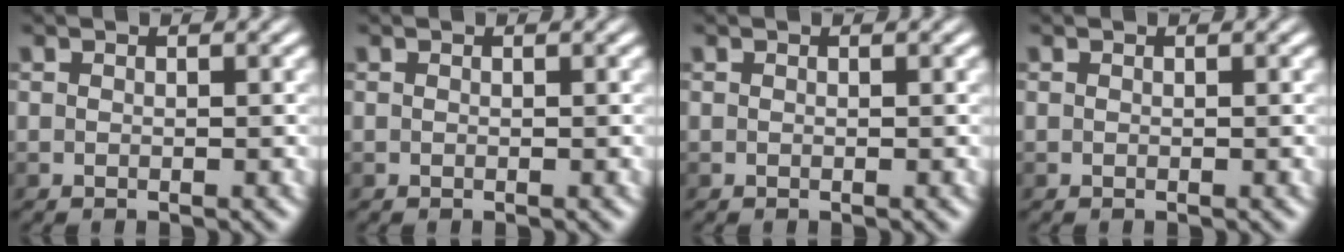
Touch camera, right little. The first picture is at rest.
{"total": 0.0}
{"total": 0.0}
{"total": 0.0}